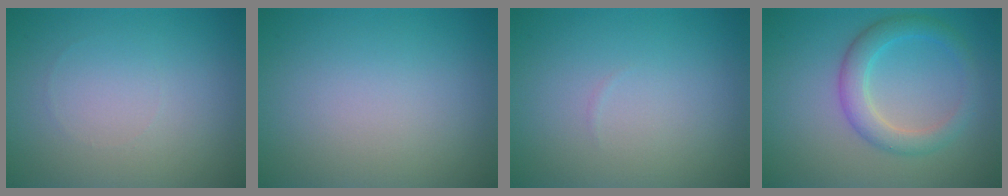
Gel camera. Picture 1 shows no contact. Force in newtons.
{"total": 0.0}
{"total": 0.0}
{"total": 3.4, "press": 3.4, "slide": 0.1}